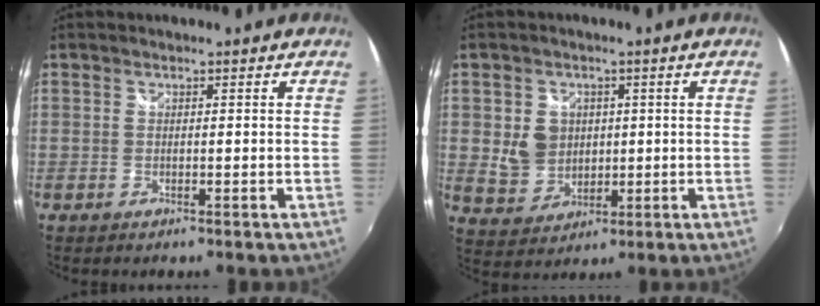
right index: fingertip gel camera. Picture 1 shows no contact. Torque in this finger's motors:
{"motor_torque": [-0.04, 0.08, 0.08, 0.02]}